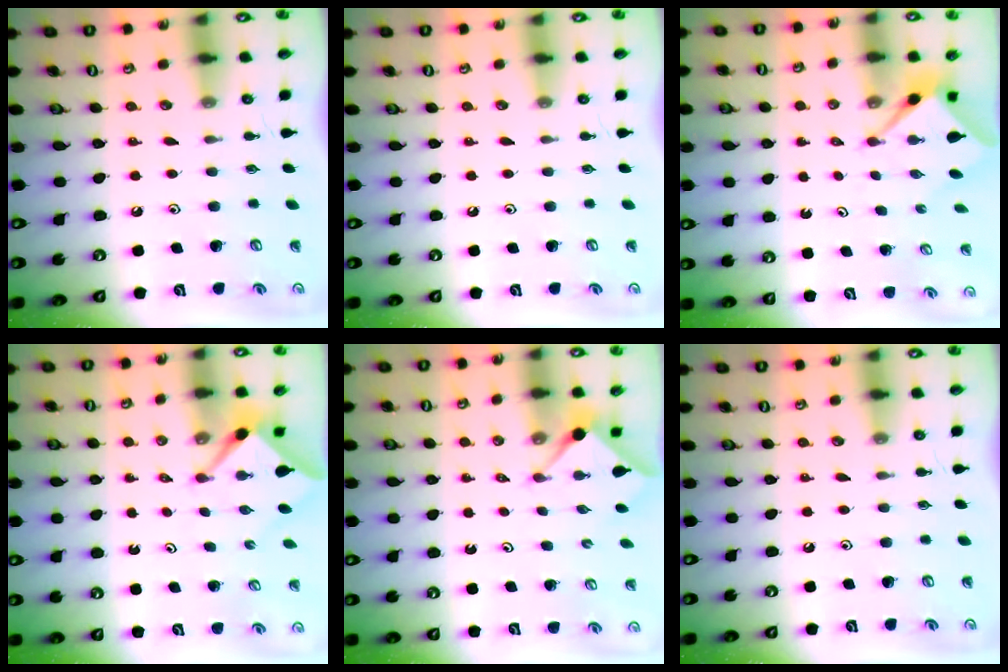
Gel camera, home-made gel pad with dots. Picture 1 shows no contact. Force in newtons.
{"total": 0.0}
{"total": 2.7, "press": 2.7, "slide": 0.1}
{"total": 2.6, "press": 2.6, "slide": 0.3}
{"total": 2.8, "press": 2.8, "slide": 0.4}
{"total": 0.0}